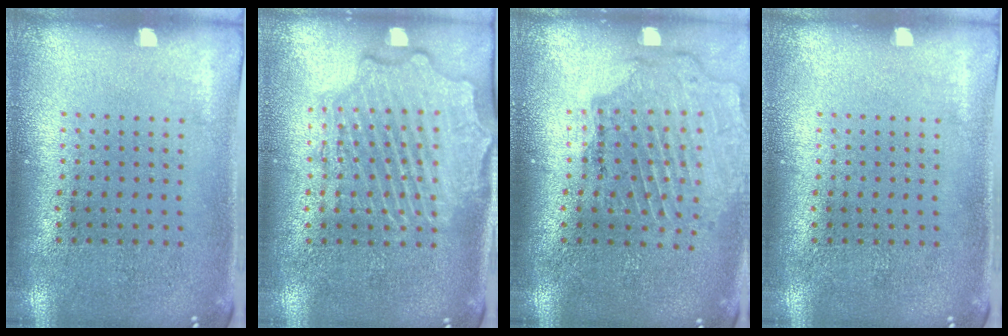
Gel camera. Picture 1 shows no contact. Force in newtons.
{"total": 2.5, "press": 2.4, "slide": 0.3}
{"total": 1.6, "press": 1.6, "slide": 0.2}
{"total": 0.0}